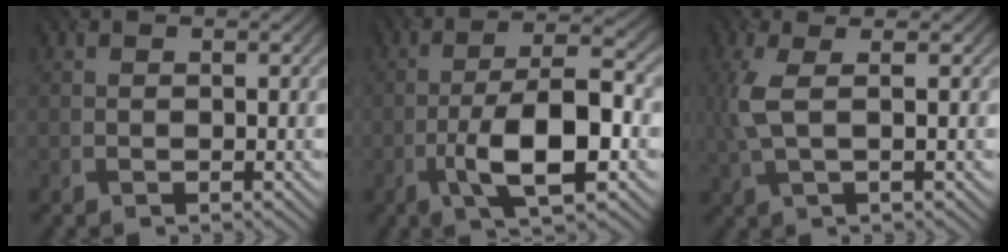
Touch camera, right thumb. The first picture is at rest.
{"total": 10.1, "force": [-3.5, 3.0, 8.9], "torque": [-0.151, 0.010, -0.068]}
{"total": 4.2, "force": [0.7, 1.2, 4.0], "torque": [-0.104, 0.006, 0.013]}